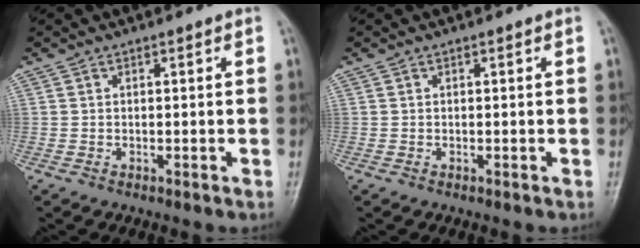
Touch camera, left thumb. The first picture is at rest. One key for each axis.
{"total": 0.0}